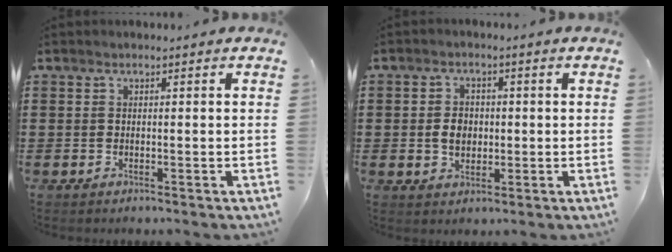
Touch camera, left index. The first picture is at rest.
{"total": 3.7, "force": [-0.1, 2.7, 2.6], "torque": [-0.047, 0.004, -0.006]}